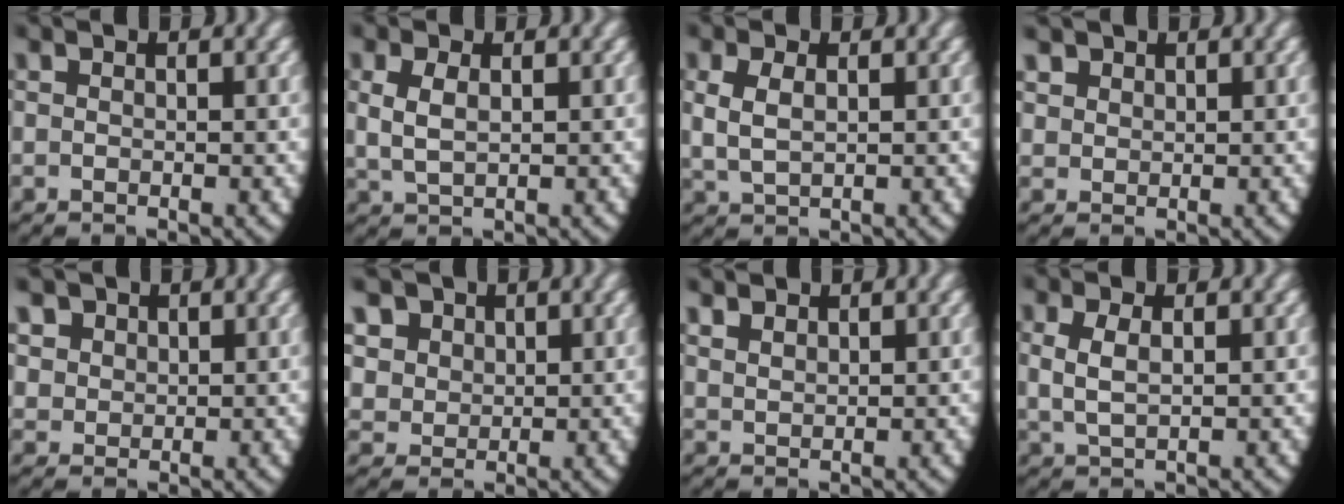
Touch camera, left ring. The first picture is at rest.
{"total": 3.3, "force": [0.7, 2.3, 2.2], "torque": [-0.057, 0.000, 0.017]}
{"total": 3.7, "force": [0.7, 2.8, 2.3], "torque": [-0.060, 0.000, 0.017]}
{"total": 2.3, "force": [1.5, 1.6, 0.8], "torque": [-0.024, -0.004, 0.036]}
{"total": 4.2, "force": [1.9, 3.4, 1.7], "torque": [-0.053, -0.006, 0.040]}
{"total": 6.8, "force": [2.0, 5.8, 2.9], "torque": [-0.087, -0.012, 0.040]}
{"total": 1.8, "force": [1.7, 0.6, 0.4], "torque": [-0.010, -0.001, 0.039]}
{"total": 3.0, "force": [0.7, 1.9, 2.2], "torque": [-0.058, -0.002, 0.017]}